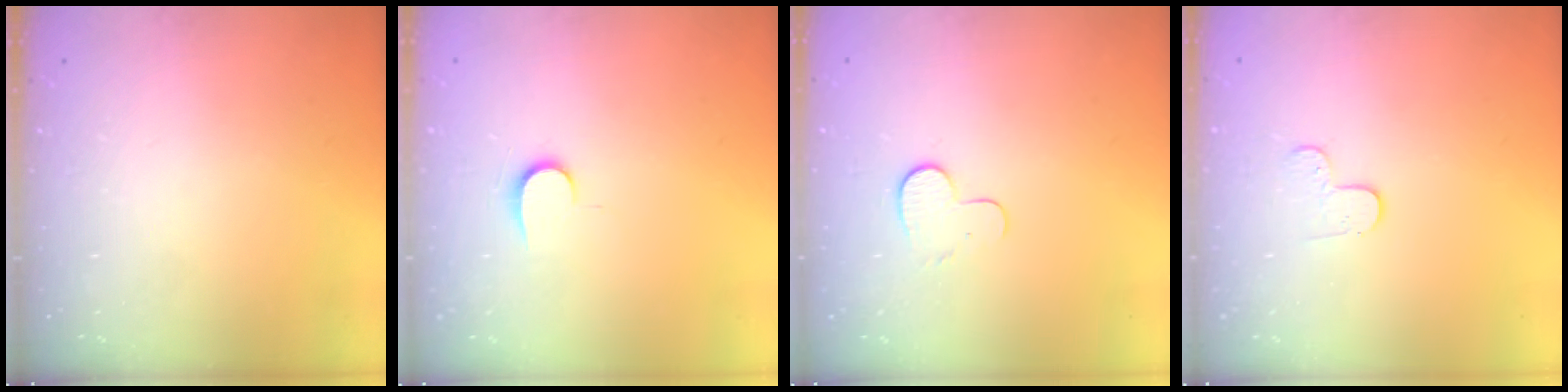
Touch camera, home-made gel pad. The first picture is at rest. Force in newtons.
{"total": 6.9, "press": 6.9, "slide": 0.8}
{"total": 6.3, "press": 6.3, "slide": 0.5}
{"total": 3.6, "press": 3.6, "slide": 0.4}